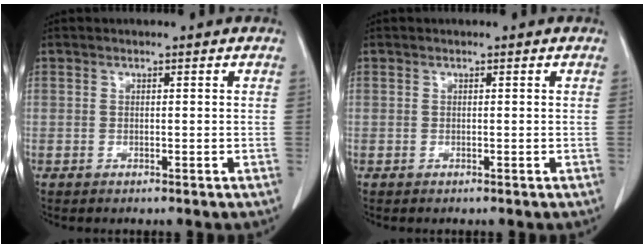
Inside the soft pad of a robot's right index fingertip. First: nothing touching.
{"total": 0.0}